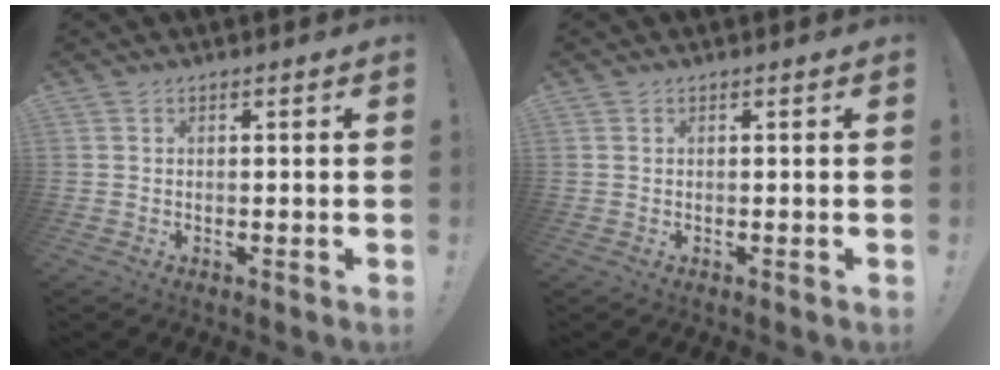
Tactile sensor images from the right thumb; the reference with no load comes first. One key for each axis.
{"total": 0.0}